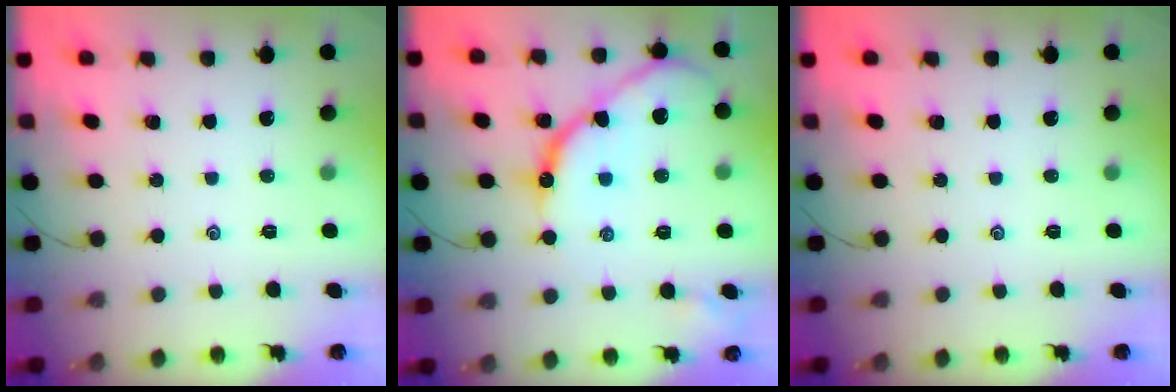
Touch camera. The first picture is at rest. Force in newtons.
{"total": 12.5, "press": 12.5, "slide": 0.7}
{"total": 0.0}